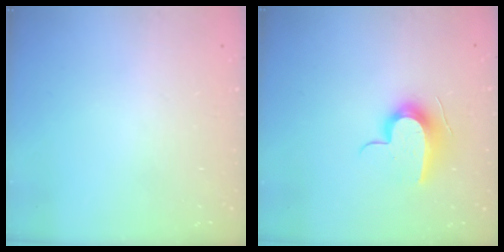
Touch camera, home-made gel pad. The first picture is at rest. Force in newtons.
{"total": 11.3, "press": 11.3, "slide": 0.4}